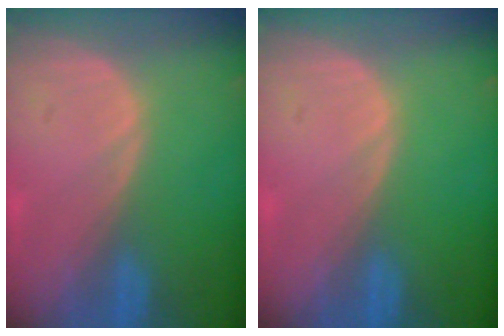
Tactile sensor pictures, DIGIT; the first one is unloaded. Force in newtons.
{"total": 0.0}